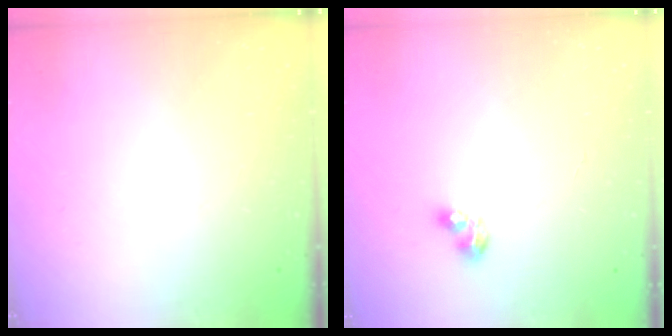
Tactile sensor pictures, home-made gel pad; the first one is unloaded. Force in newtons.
{"total": 3.5, "press": 3.5, "slide": 0.3}